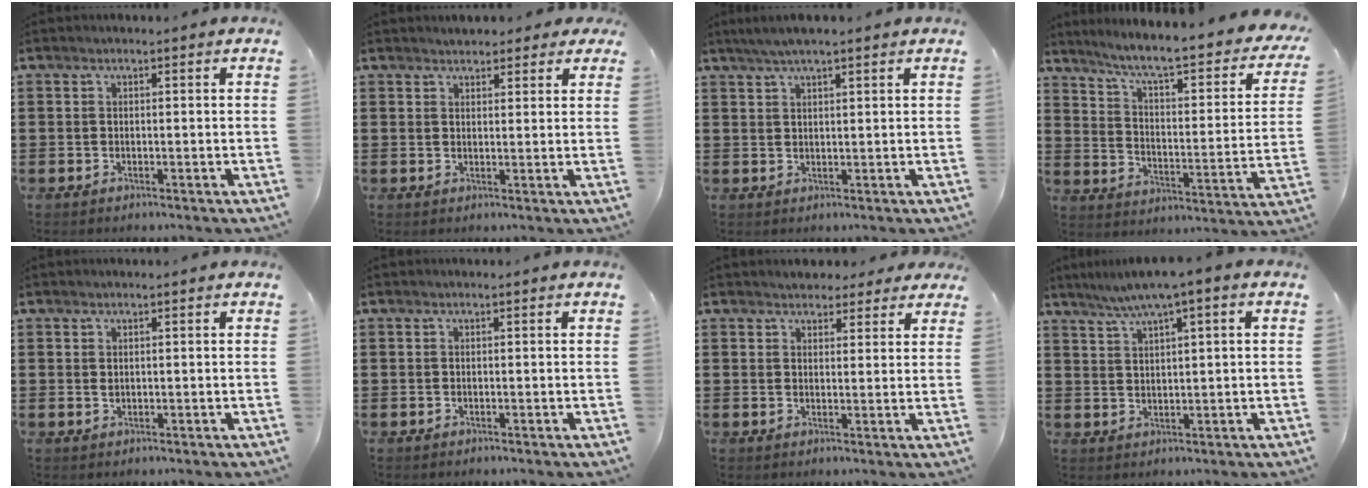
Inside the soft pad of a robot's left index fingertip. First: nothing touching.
{"total": 2.2, "force": [2.0, 0.8, 0.2], "torque": [-0.010, 0.005, 0.038]}
{"total": 2.9, "force": [2.1, 0.3, 1.9], "torque": [-0.040, 0.005, 0.038]}
{"total": 6.6, "force": [5.2, 0.0, 4.1], "torque": [-0.100, -0.043, 0.080]}
{"total": 0.6, "force": [0.2, 0.4, 0.3], "torque": [-0.009, 0.004, 0.004]}
{"total": 0.0}
{"total": 2.8, "force": [2.5, 1.2, 0.1], "torque": [-0.004, -0.001, 0.045]}
{"total": 3.8, "force": [2.2, 0.1, 3.1], "torque": [-0.062, -0.002, 0.036]}